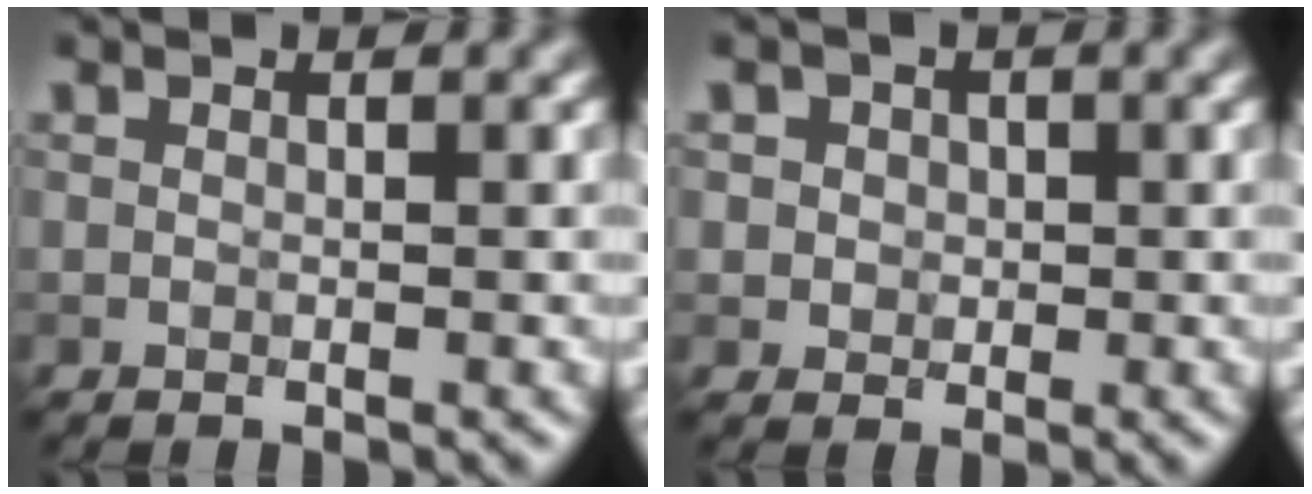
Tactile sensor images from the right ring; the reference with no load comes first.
{"total": 2.6, "force": [0.8, 2.2, 1.0], "torque": [-0.010, 0.005, 0.007]}